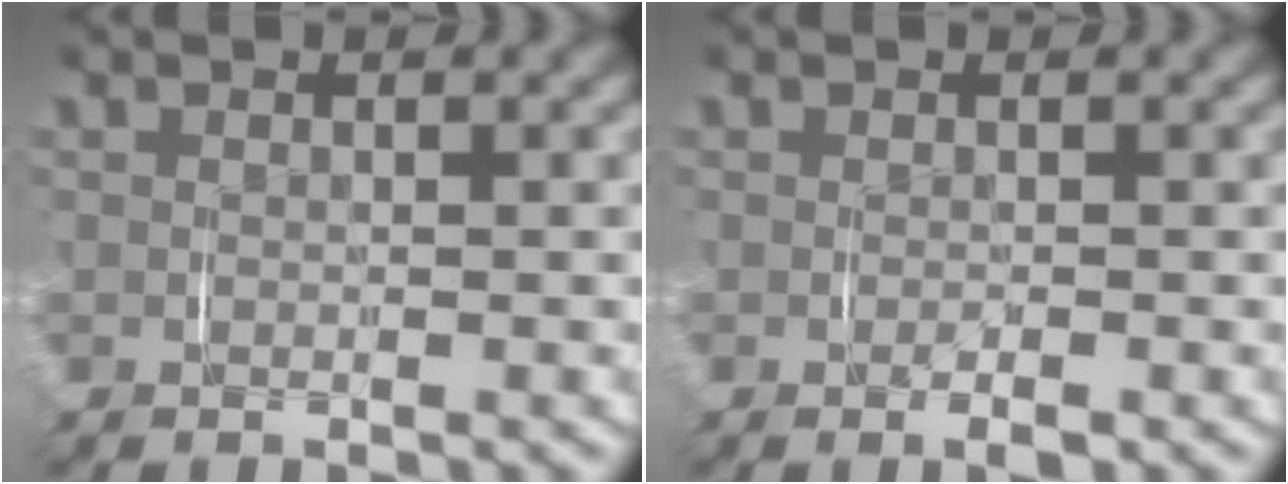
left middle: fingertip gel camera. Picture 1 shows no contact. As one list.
[{"total": 0.8, "force": [-0.4, 0.2, 0.6], "torque": [-0.012, 0.001, -0.008]}]